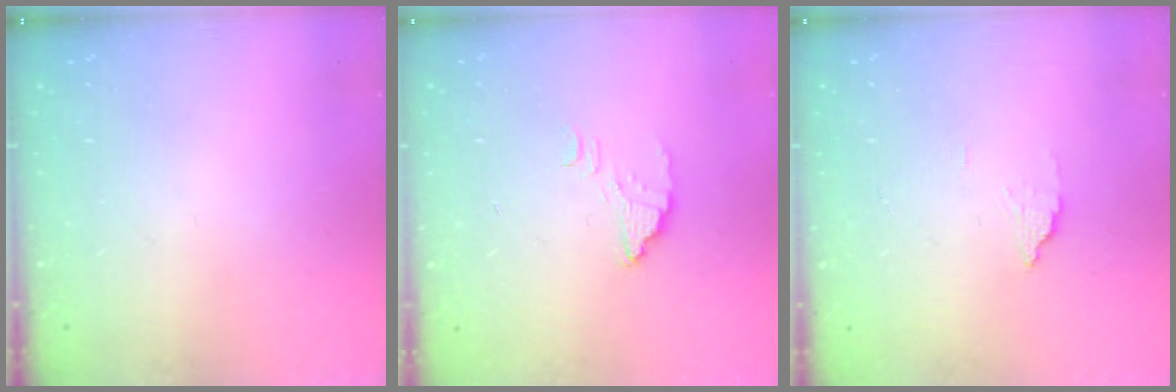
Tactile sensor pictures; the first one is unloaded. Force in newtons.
{"total": 2.5, "press": 2.5, "slide": 0.2}
{"total": 2.2, "press": 2.2, "slide": 0.2}